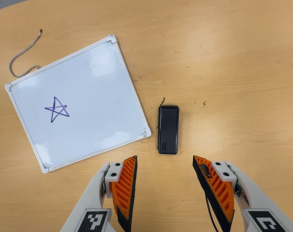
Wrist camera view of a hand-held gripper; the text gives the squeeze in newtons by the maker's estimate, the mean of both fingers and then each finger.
{"total": 0.0}